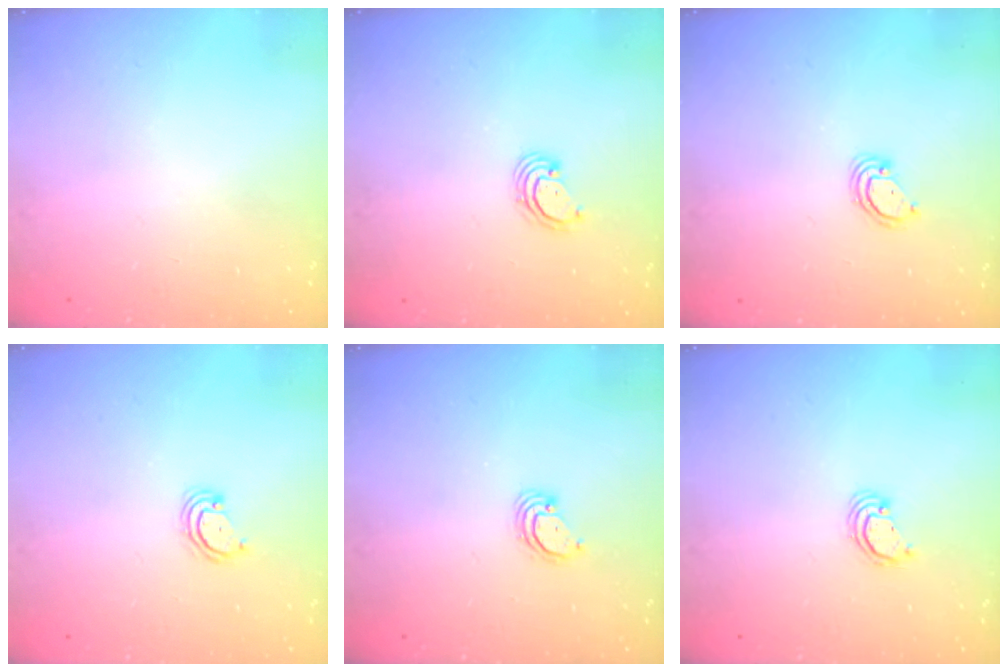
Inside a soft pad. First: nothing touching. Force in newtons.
{"total": 2.8, "press": 2.8, "slide": 0.3}
{"total": 3.6, "press": 3.6, "slide": 0.3}
{"total": 2.9, "press": 2.9, "slide": 0.3}
{"total": 2.9, "press": 2.9, "slide": 0.3}
{"total": 2.2, "press": 2.2, "slide": 0.2}